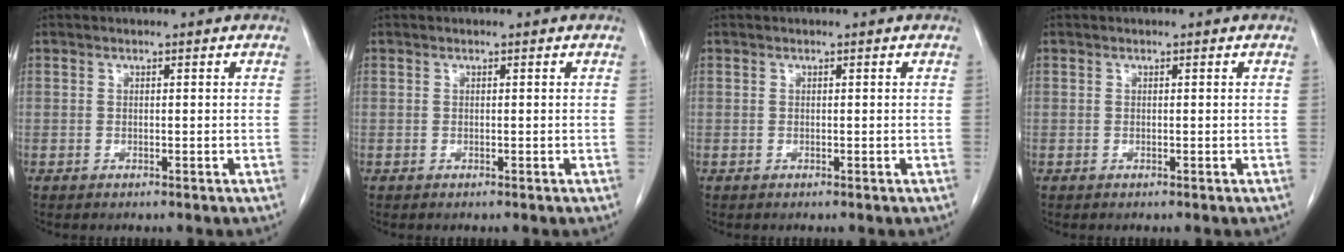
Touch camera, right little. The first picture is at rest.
{"total": 0.0}
{"total": 0.0}
{"total": 0.0}